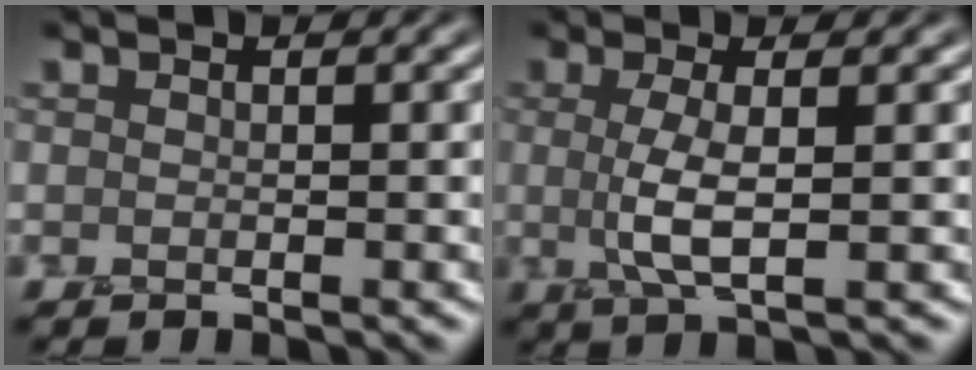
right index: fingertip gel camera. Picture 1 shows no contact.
{"total": 3.4, "force": [0.0, 0.8, 3.3], "torque": [-0.070, -0.002, 0.000]}